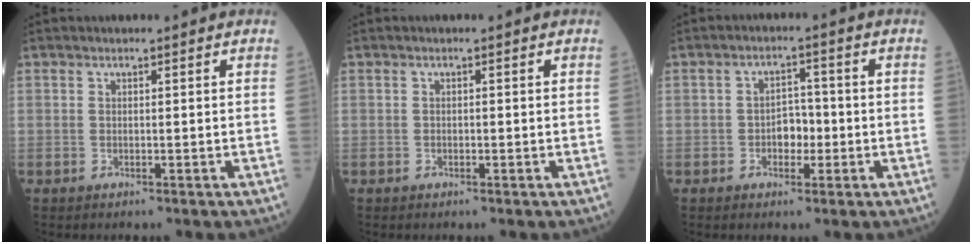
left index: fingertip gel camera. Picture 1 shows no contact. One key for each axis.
{"total": 0.0}
{"total": 3.6, "fx": -0.9, "fy": 2.3, "fz": 2.6, "tx": -0.039, "ty": 0.010, "tz": -0.017}